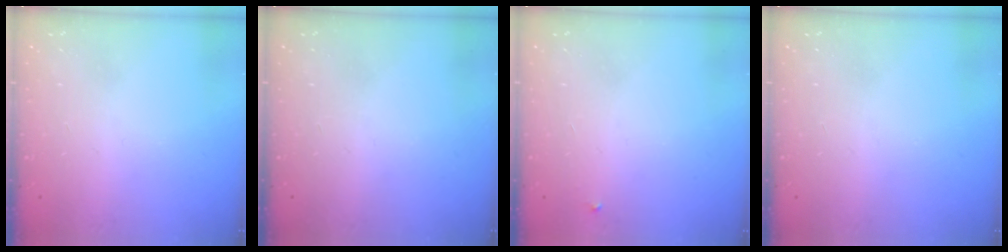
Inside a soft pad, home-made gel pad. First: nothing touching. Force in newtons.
{"total": 0.0}
{"total": 2.1, "press": 2.1, "slide": 0.1}
{"total": 0.0}